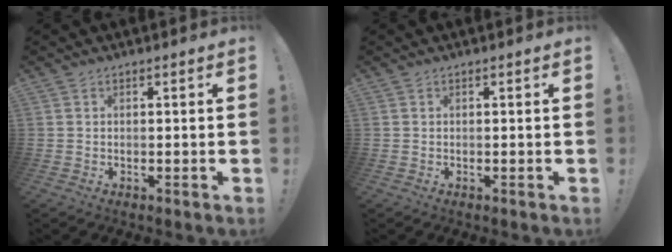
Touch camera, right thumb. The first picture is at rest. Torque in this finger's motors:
{"motor_torque": [0.00, 0.00, 0.00, 0.00, 0.00]}